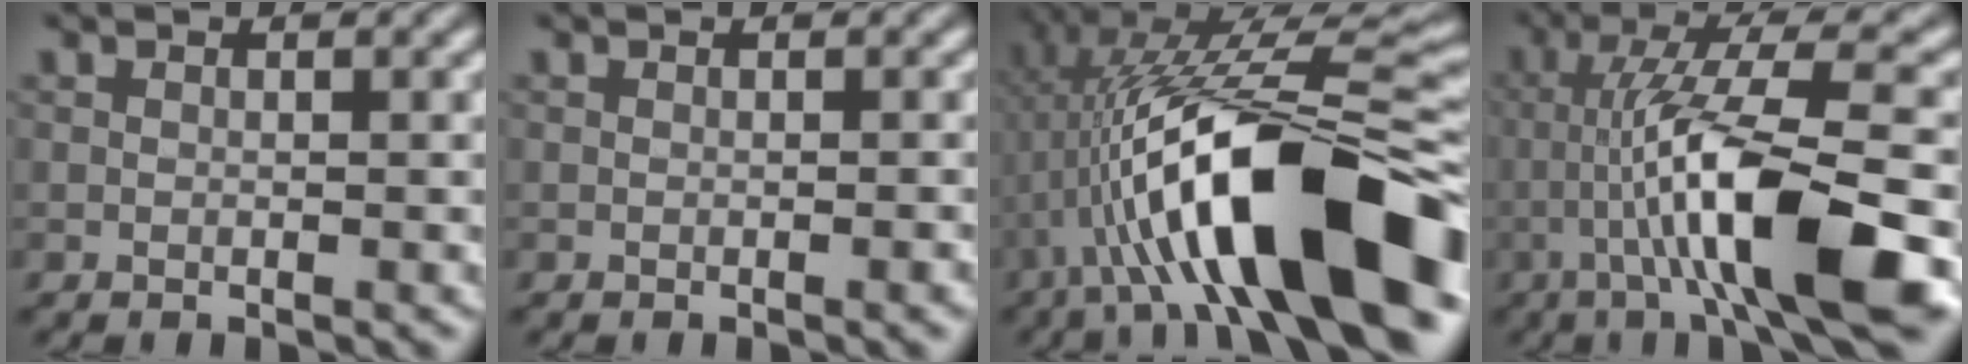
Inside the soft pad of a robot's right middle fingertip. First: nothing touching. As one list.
[{"total": 1.3, "force": [-0.1, 0.6, 1.2], "torque": [0.001, 0.011, -0.008]}, {"total": 15.4, "force": [-3.1, 4.7, 14.3], "torque": [-0.228, 0.043, -0.050]}, {"total": 10.5, "force": [-3.3, 1.3, 9.9], "torque": [-0.173, 0.036, -0.044]}]